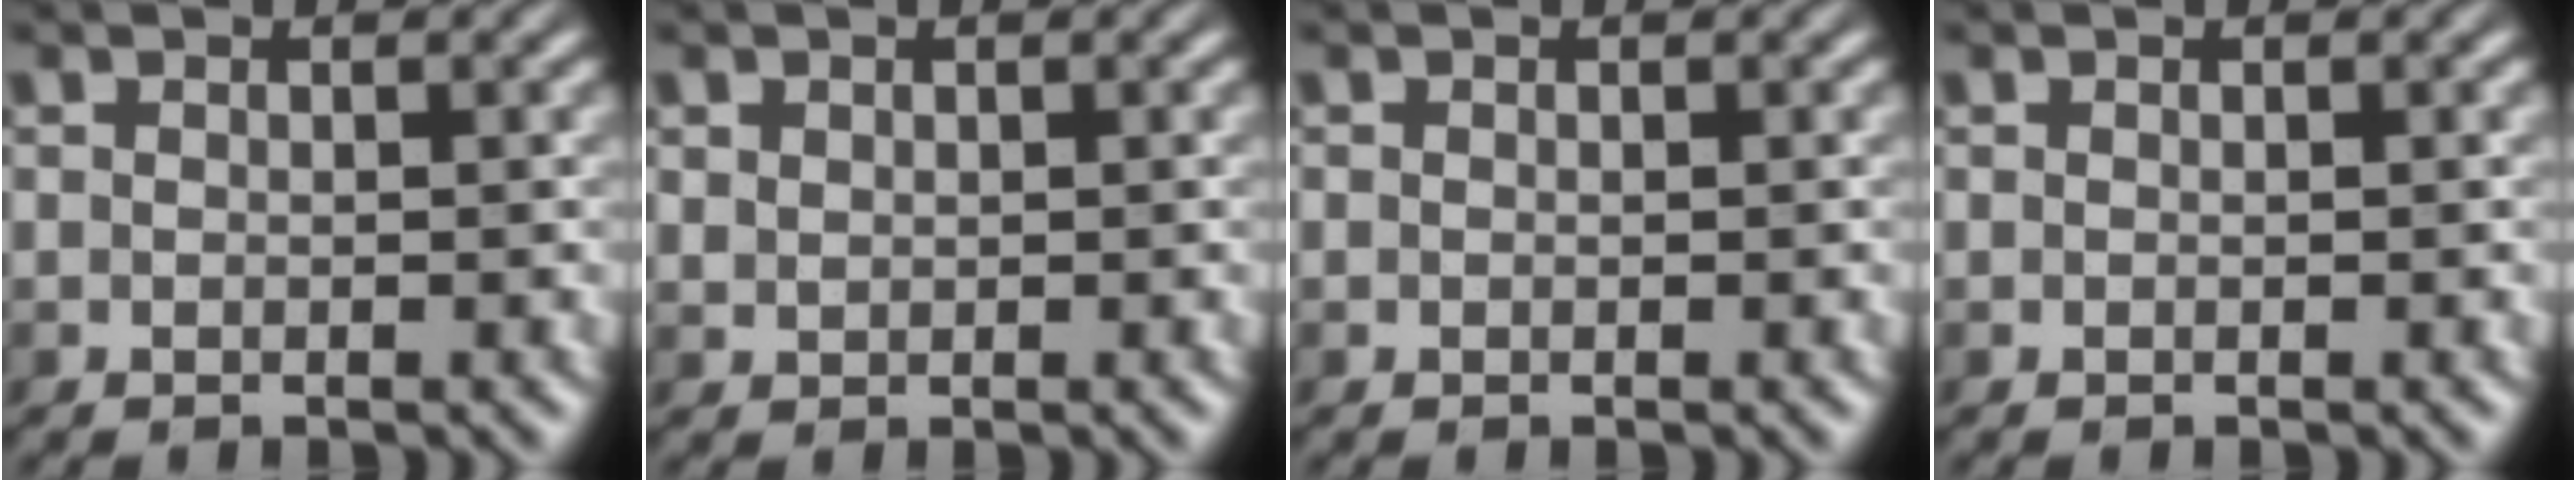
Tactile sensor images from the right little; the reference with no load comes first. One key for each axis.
{"total": 1.0, "fx": 0.6, "fy": 0.8, "fz": 0.1, "tx": -0.010, "ty": -0.001, "tz": 0.009}
{"total": 0.0}
{"total": 0.0}